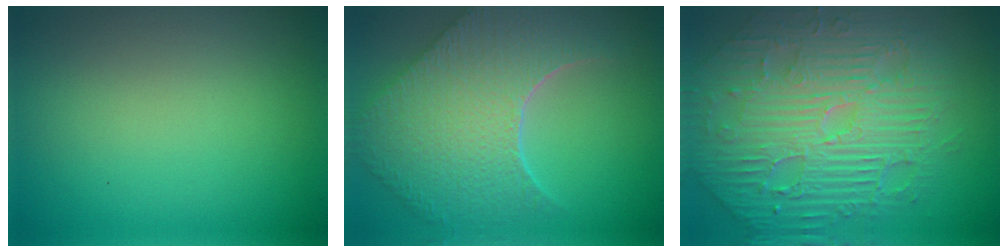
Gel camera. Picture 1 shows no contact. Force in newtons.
{"total": 9.8, "press": 7.0, "slide": 6.9}
{"total": 11.2, "press": 7.2, "slide": 8.6}